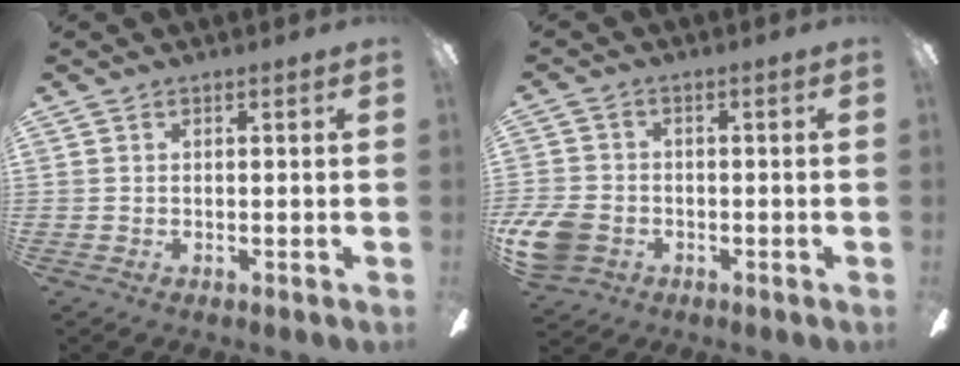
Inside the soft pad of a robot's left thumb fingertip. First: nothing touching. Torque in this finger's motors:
{"motor_torque": [-0.08, 1.30, 0.24, -0.28, 0.06]}